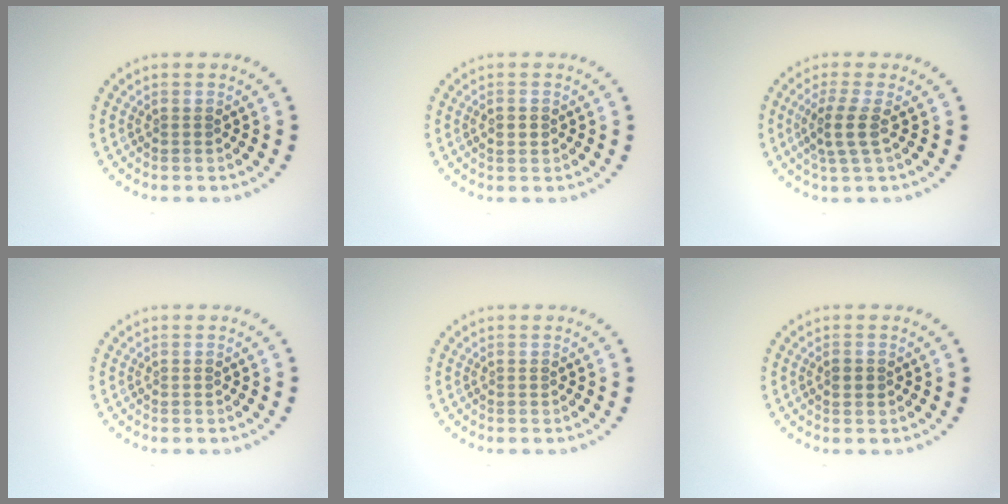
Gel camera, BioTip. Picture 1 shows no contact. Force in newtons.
{"total": 1.0, "press": 1.0, "slide": 0.2}
{"total": 2.5, "press": 2.1, "slide": 1.5}
{"total": 0.0}
{"total": 0.0}
{"total": 1.0, "press": 1.0, "slide": 0.0}